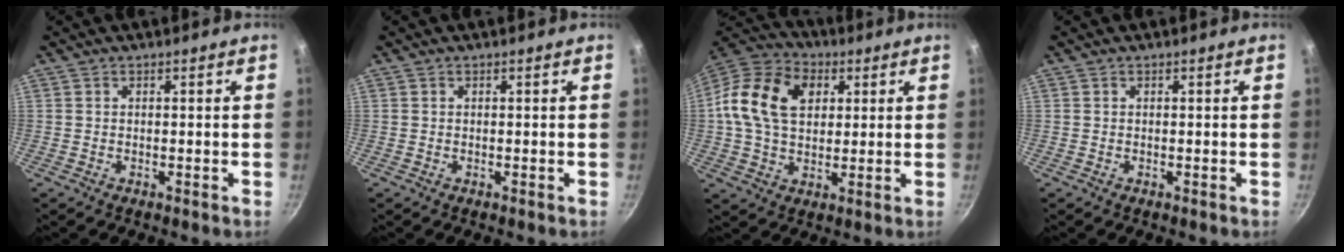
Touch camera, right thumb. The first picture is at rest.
{"total": 0.0}
{"total": 16.7, "force": [3.8, 11.8, 11.2], "torque": [-0.192, 0.019, 0.053]}
{"total": 0.0}